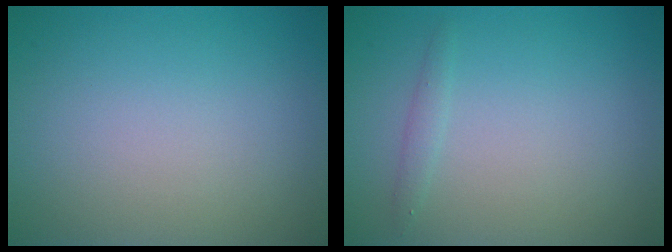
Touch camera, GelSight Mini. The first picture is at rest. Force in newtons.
{"total": 0.8, "press": 0.8, "slide": 0.1}